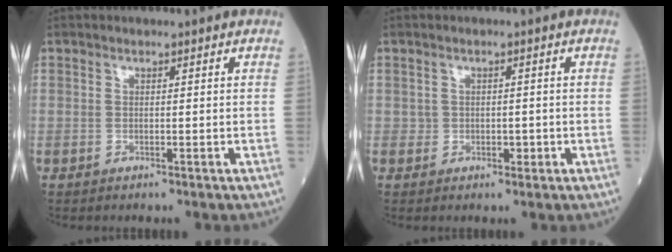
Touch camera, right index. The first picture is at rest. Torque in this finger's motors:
{"motor_torque": [-0.01, -0.01, -0.08, -0.01]}